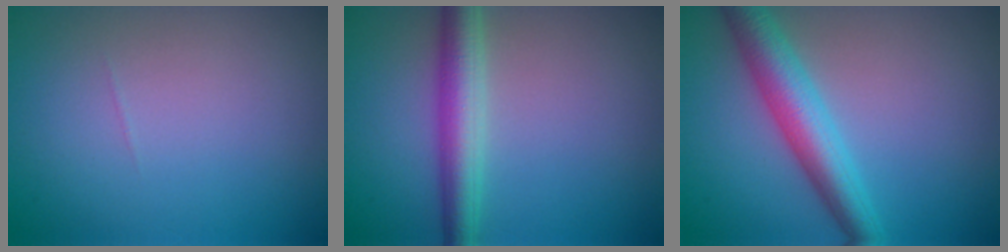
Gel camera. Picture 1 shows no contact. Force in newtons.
{"total": 4.4, "press": 4.4, "slide": 0.1}
{"total": 5.4, "press": 5.4, "slide": 0.1}